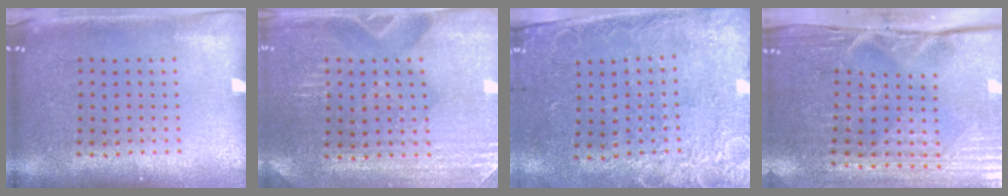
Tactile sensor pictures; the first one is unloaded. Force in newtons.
{"total": 3.1, "press": 3.1, "slide": 0.1}
{"total": 2.6, "press": 2.0, "slide": 1.7}
{"total": 4.8, "press": 4.3, "slide": 2.2}